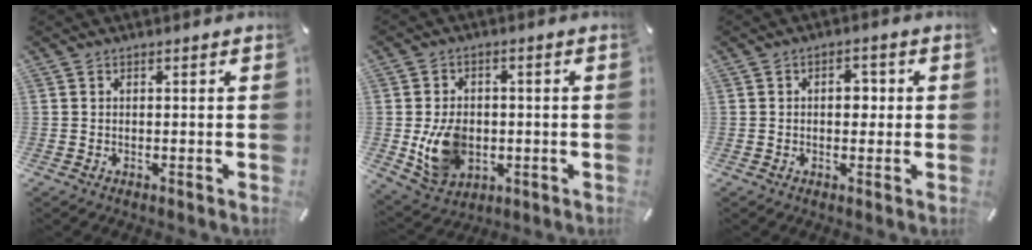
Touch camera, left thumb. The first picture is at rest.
{"total": 10.7, "force": [-1.4, 8.5, 6.5], "torque": [-0.118, 0.003, -0.025]}
{"total": 4.1, "force": [0.0, 2.7, 3.1], "torque": [-0.037, 0.001, -0.009]}